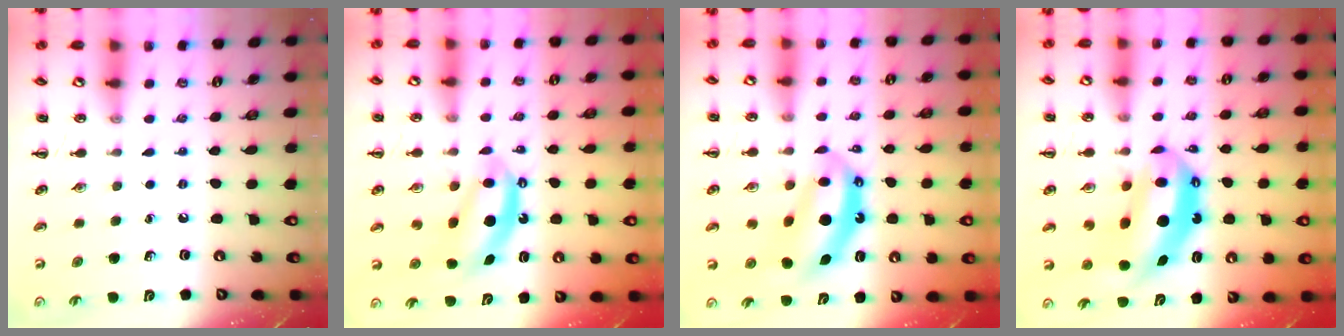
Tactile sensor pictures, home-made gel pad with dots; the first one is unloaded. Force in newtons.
{"total": 7.4, "press": 7.3, "slide": 1.2}
{"total": 9.4, "press": 9.2, "slide": 1.8}
{"total": 10.3, "press": 10.0, "slide": 2.4}